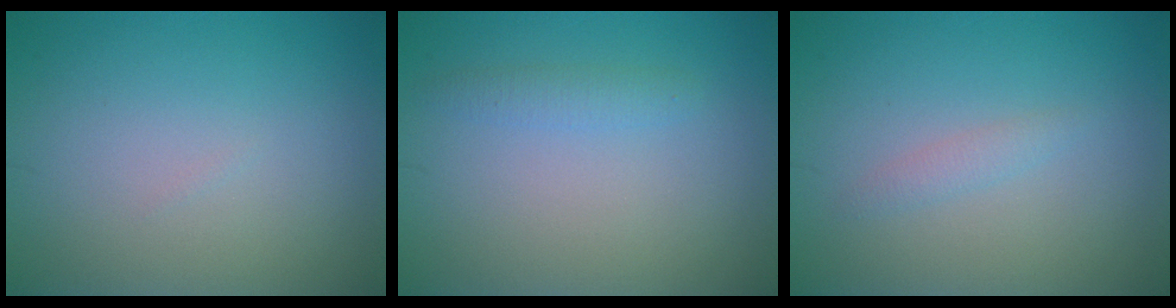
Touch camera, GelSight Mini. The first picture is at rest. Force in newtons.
{"total": 1.3, "press": 1.3, "slide": 0.0}
{"total": 1.0, "press": 1.0, "slide": 0.0}